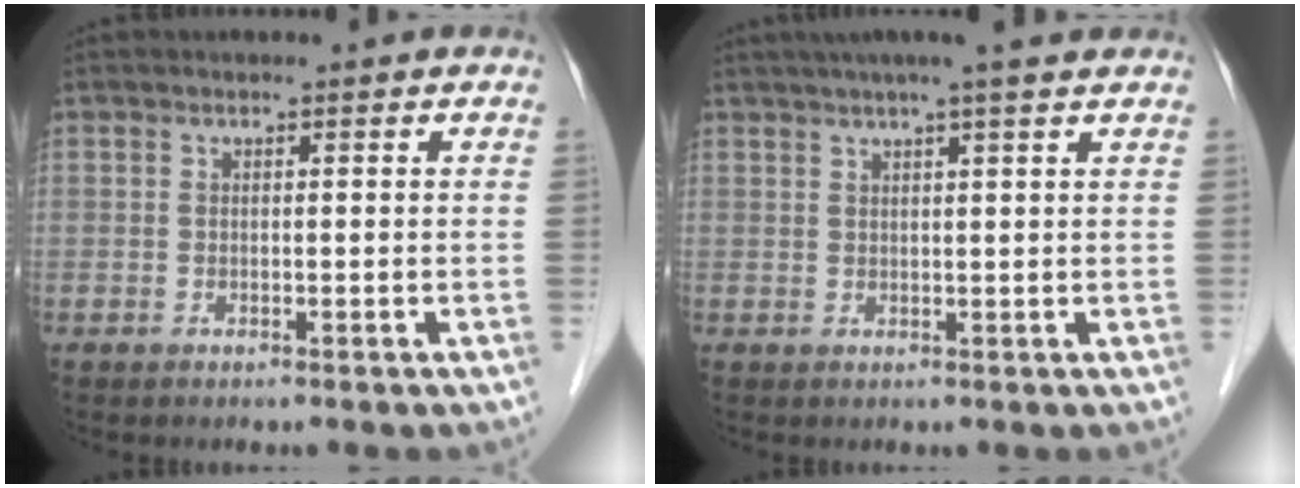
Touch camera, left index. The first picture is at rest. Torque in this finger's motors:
{"motor_torque": [0.98, -0.99, 0.32, 0.08]}